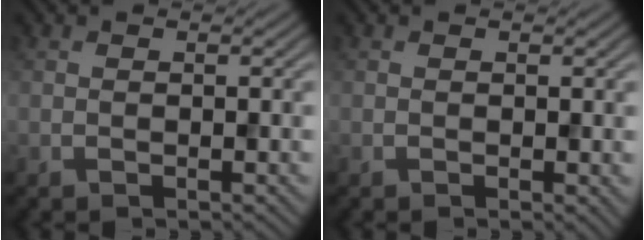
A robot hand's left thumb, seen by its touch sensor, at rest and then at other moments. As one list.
[{"total": 0.5, "force": [0.0, 0.3, 0.4], "torque": [-0.004, -0.003, 0.000]}]